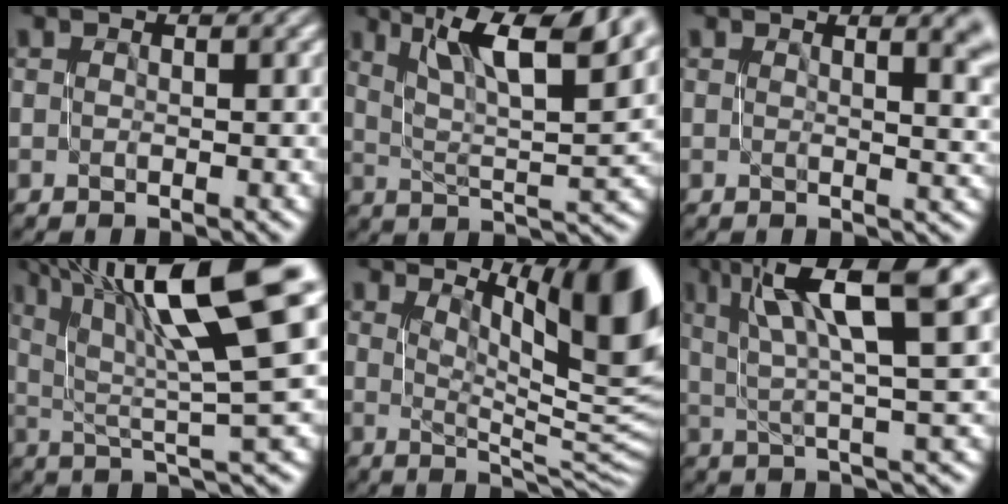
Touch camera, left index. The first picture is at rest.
{"total": 11.1, "force": [6.6, 2.7, 8.4], "torque": [-0.139, 0.012, 0.119]}
{"total": 5.4, "force": [1.7, 2.3, 4.5], "torque": [-0.026, 0.004, 0.018]}
{"total": 12.4, "force": [5.3, 2.6, 10.9], "torque": [-0.167, 0.021, 0.093]}
{"total": 10.5, "force": [5.2, 2.7, 8.7], "torque": [-0.111, 0.003, 0.092]}
{"total": 10.4, "force": [4.4, 2.2, 9.2], "torque": [-0.141, 0.024, 0.074]}